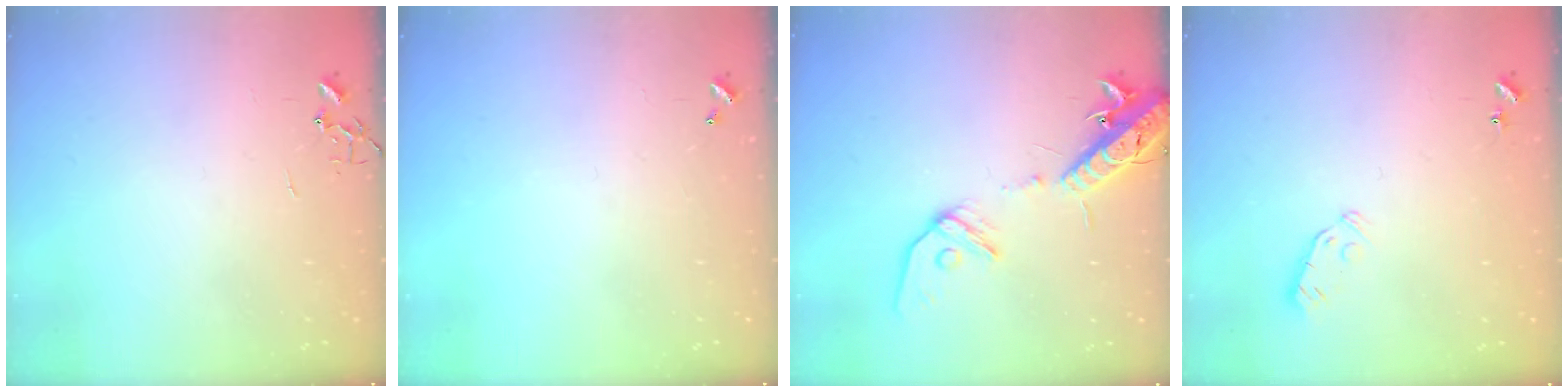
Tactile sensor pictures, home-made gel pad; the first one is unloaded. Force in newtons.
{"total": 0.0}
{"total": 15.4, "press": 15.0, "slide": 3.5}
{"total": 3.6, "press": 3.4, "slide": 0.9}